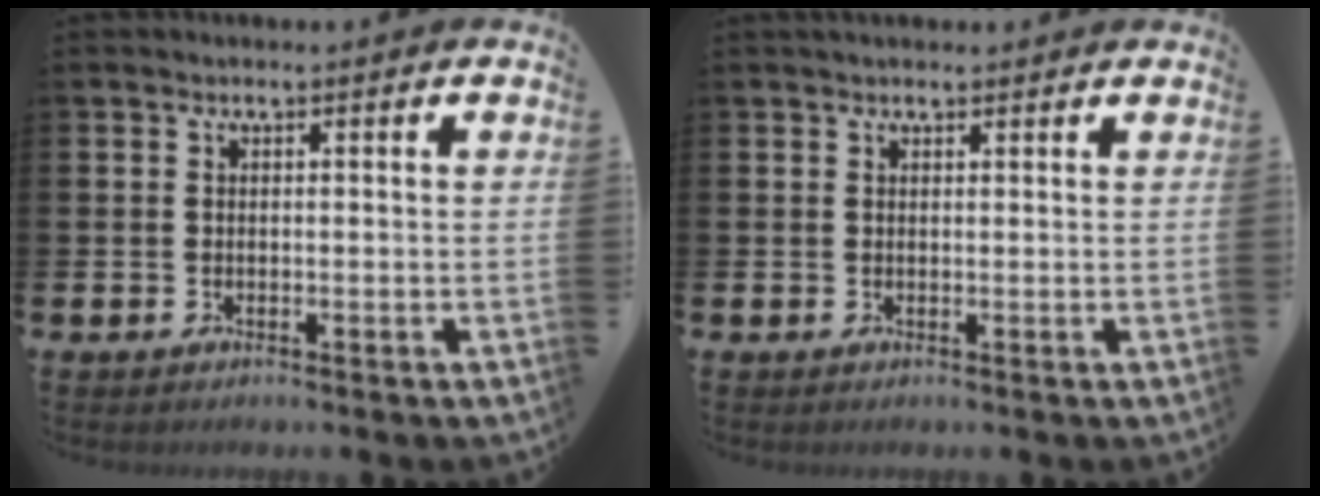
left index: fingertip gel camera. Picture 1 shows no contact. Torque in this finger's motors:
{"motor_torque": [-0.76, -1.38, -0.07, 0.08]}